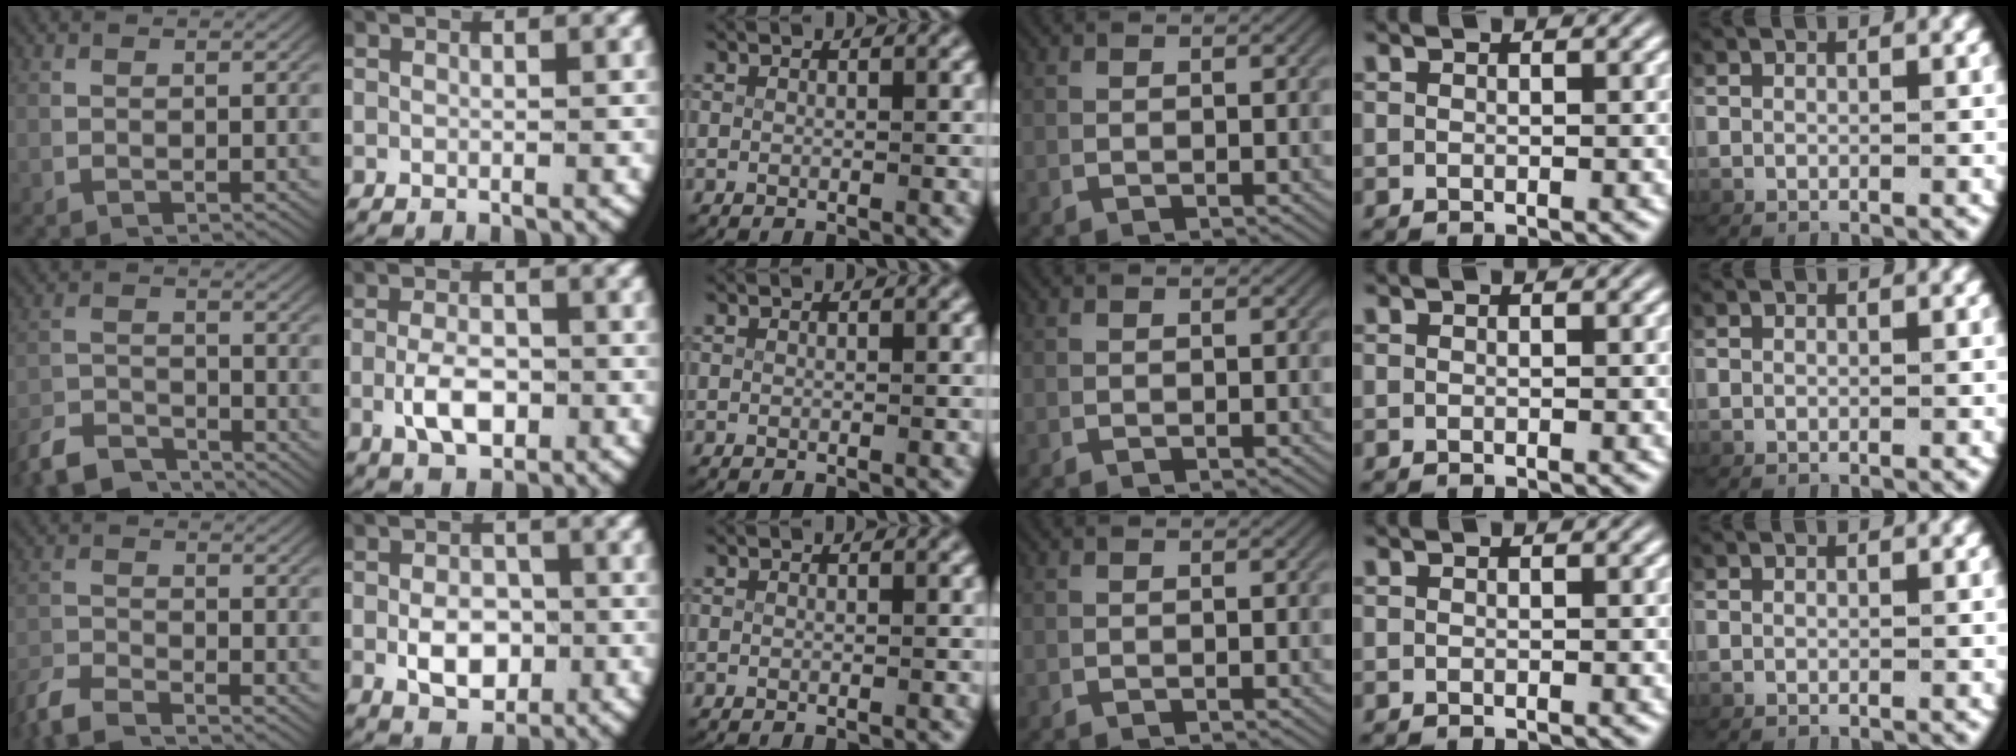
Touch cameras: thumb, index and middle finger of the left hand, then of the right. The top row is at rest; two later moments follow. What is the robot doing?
{"motion": "lift_and_place", "object": "card"}